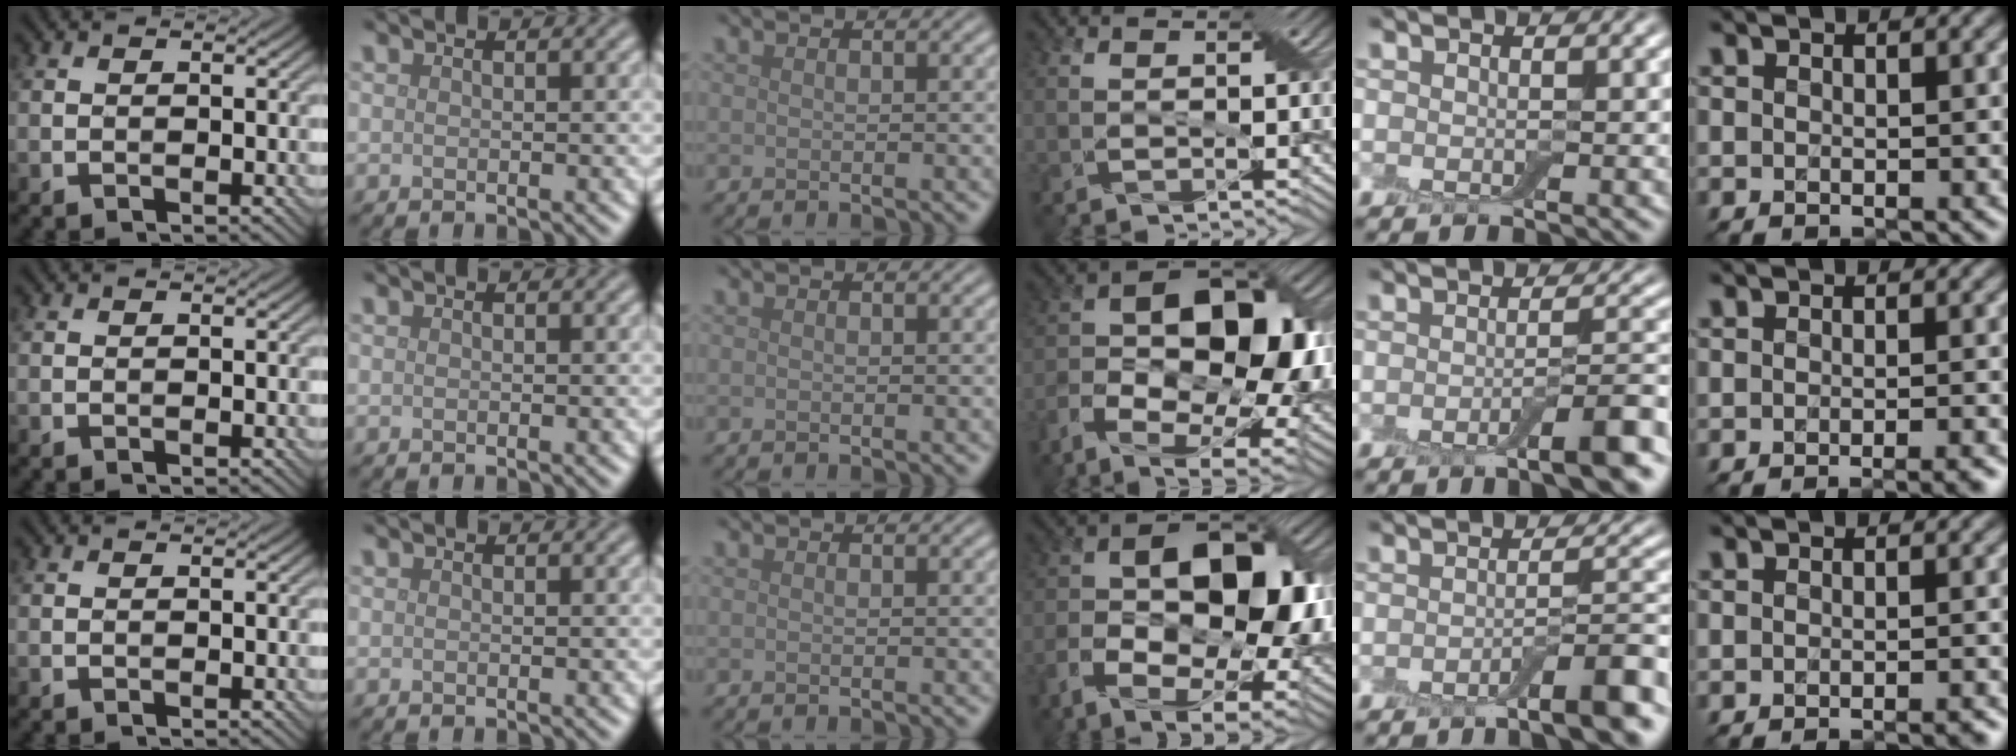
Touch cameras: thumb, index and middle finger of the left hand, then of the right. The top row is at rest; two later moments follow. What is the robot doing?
{"motion": "insert", "object": "backpack"}